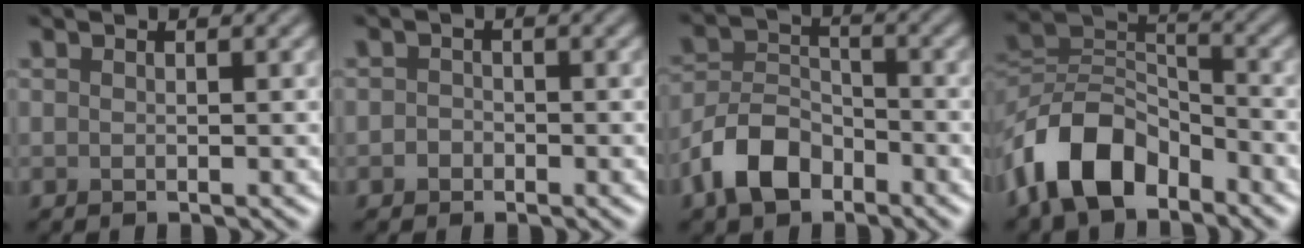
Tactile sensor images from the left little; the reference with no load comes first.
{"total": 1.0, "force": [-0.5, 0.8, 0.3], "torque": [-0.002, -0.002, -0.011]}
{"total": 5.4, "force": [-3.3, 3.2, 2.8], "torque": [-0.054, 0.004, -0.072]}
{"total": 9.0, "force": [-5.7, 4.8, 5.0], "torque": [-0.092, 0.008, -0.121]}